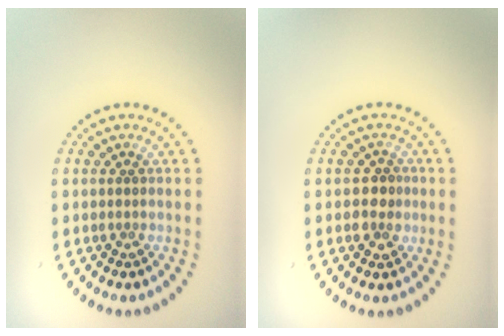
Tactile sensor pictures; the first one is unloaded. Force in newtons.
{"total": 2.1, "press": 2.0, "slide": 0.5}